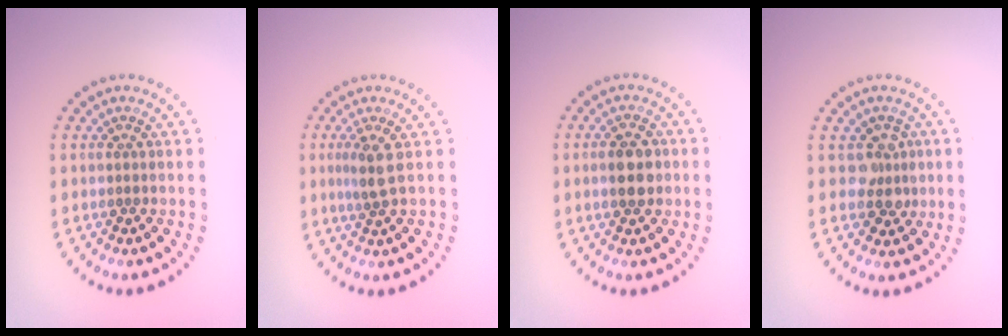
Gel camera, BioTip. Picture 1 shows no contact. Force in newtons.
{"total": 2.1, "press": 1.6, "slide": 1.4}
{"total": 3.4, "press": 3.4, "slide": 0.2}
{"total": 2.4, "press": 2.2, "slide": 0.9}